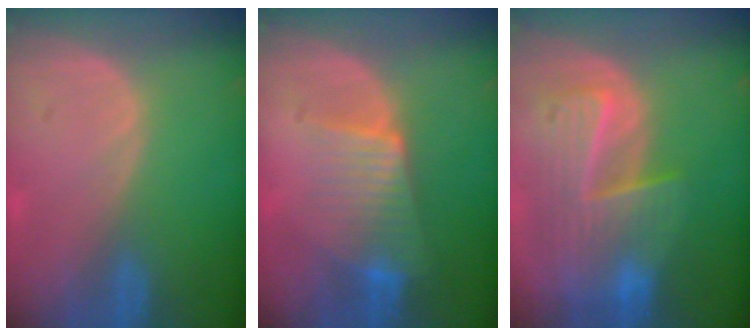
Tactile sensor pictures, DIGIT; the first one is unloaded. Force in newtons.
{"total": 6.7, "press": 6.2, "slide": 2.5}
{"total": 10.0, "press": 8.7, "slide": 4.9}